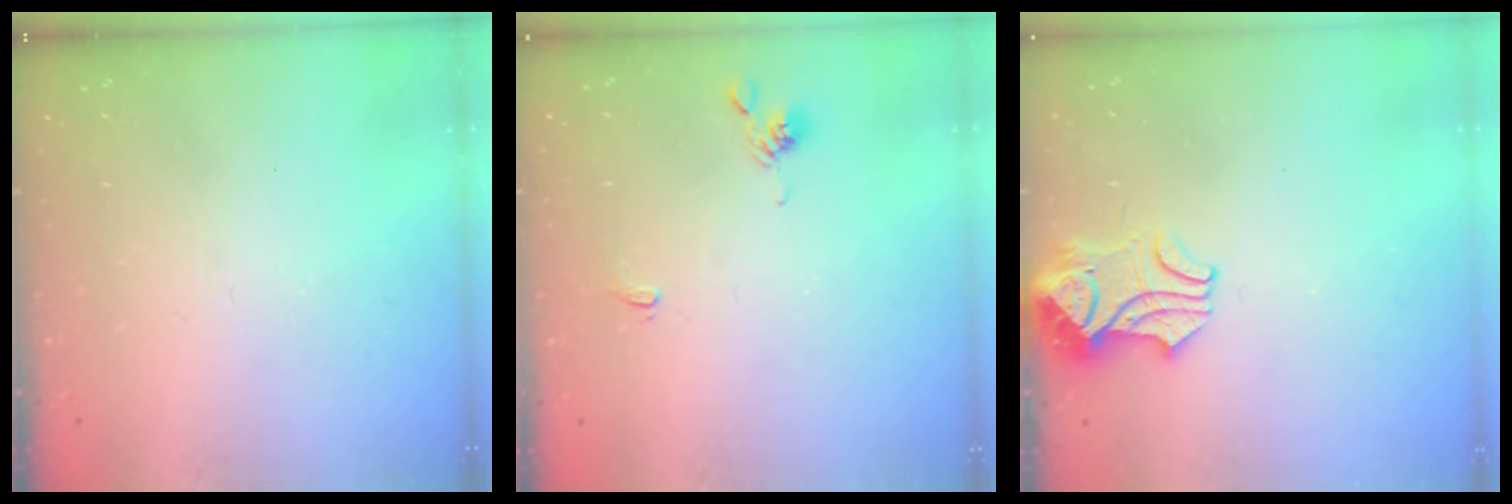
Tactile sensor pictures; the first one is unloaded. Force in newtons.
{"total": 1.1, "press": 1.0, "slide": 0.4}
{"total": 2.1, "press": 2.0, "slide": 0.5}